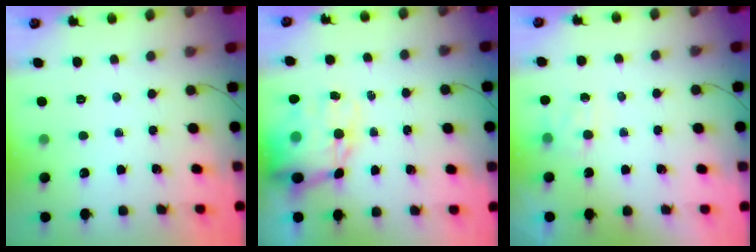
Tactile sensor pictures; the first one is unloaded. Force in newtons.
{"total": 15.7, "press": 15.2, "slide": 3.7}
{"total": 5.4, "press": 5.2, "slide": 1.3}